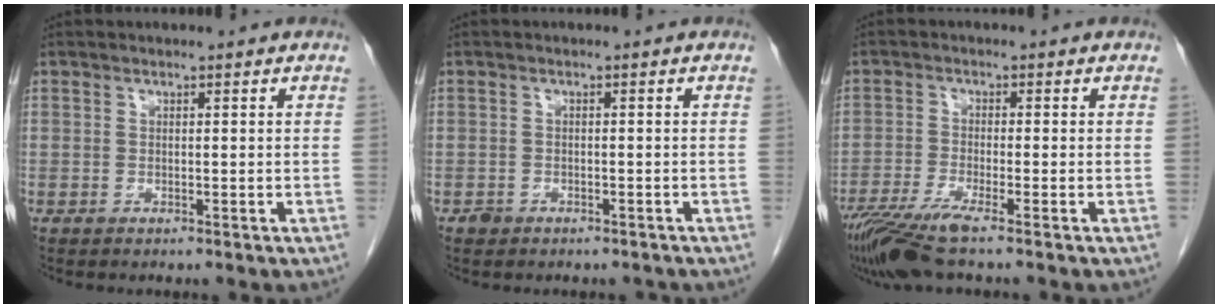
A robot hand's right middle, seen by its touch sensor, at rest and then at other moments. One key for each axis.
{"total": 2.5, "fx": -2.0, "fy": 1.4, "fz": 0.5, "tx": -0.011, "ty": 0.004, "tz": -0.026}
{"total": 7.6, "fx": -5.7, "fy": -0.3, "fz": 5.1, "tx": -0.096, "ty": -0.023, "tz": -0.103}